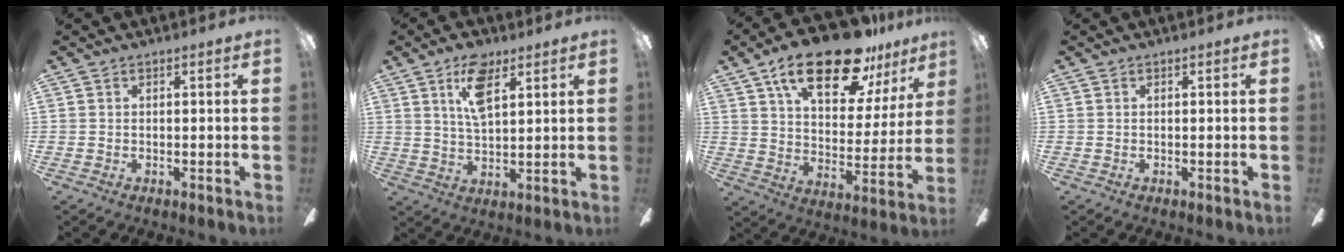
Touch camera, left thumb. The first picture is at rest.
{"total": 10.0, "force": [5.5, 4.5, 7.0], "torque": [-0.125, -0.005, 0.096]}
{"total": 23.0, "force": [14.9, 9.2, 14.9], "torque": [-0.236, -0.077, 0.251]}
{"total": 0.0}